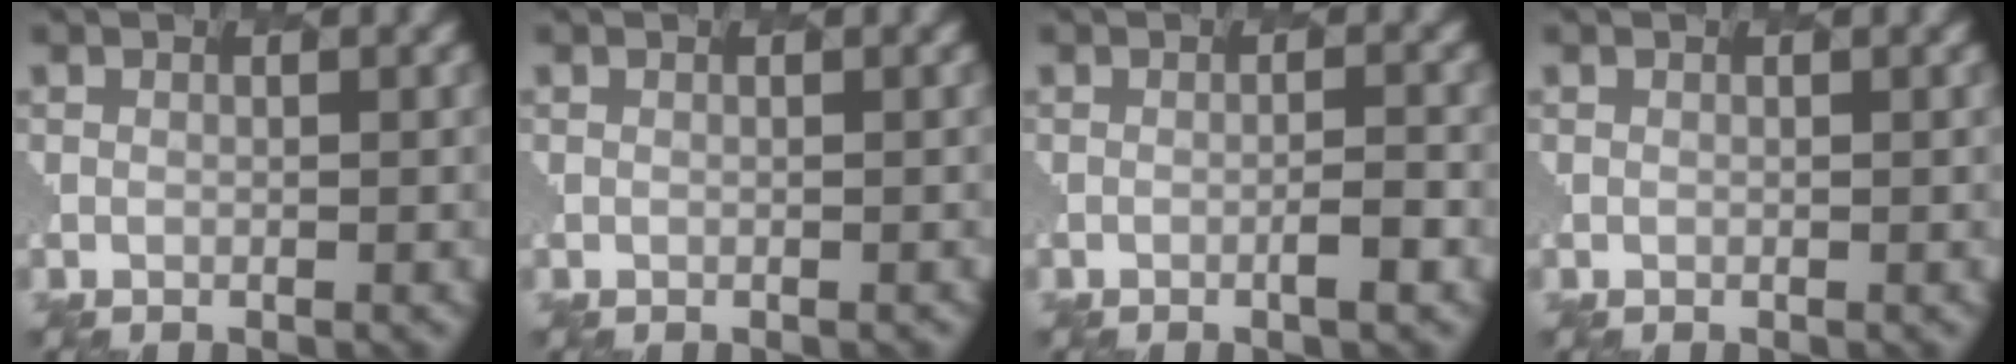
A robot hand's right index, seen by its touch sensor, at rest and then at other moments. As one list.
[{"total": 0.0}, {"total": 1.0, "force": [-0.5, -0.1, 0.8], "torque": [-0.023, 0.006, -0.012]}, {"total": 0.0}]